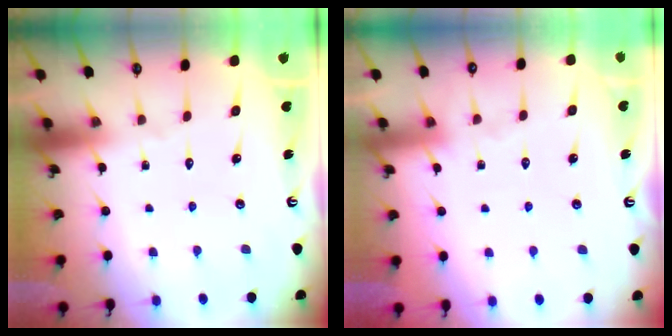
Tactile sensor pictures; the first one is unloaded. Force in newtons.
{"total": 4.8, "press": 4.8, "slide": 0.6}